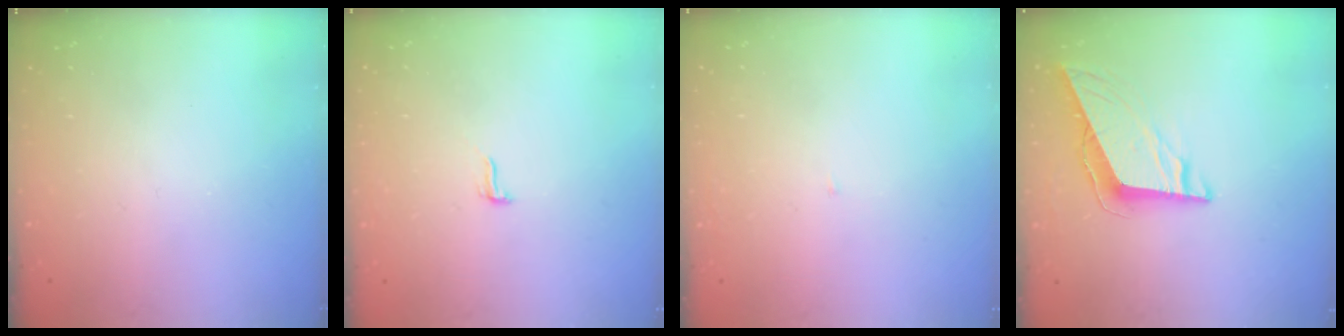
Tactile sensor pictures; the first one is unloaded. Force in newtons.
{"total": 5.1, "press": 4.7, "slide": 2.0}
{"total": 2.0, "press": 2.0, "slide": 0.2}
{"total": 8.8, "press": 8.7, "slide": 1.4}